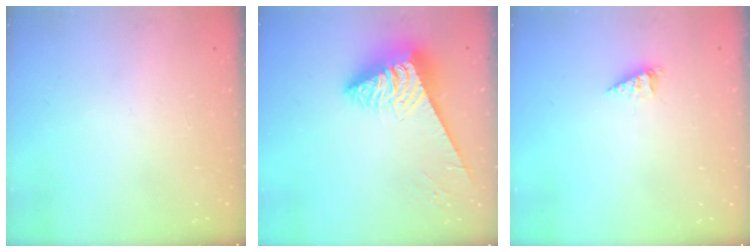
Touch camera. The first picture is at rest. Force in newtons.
{"total": 6.6, "press": 6.6, "slide": 0.9}
{"total": 2.2, "press": 2.2, "slide": 0.4}